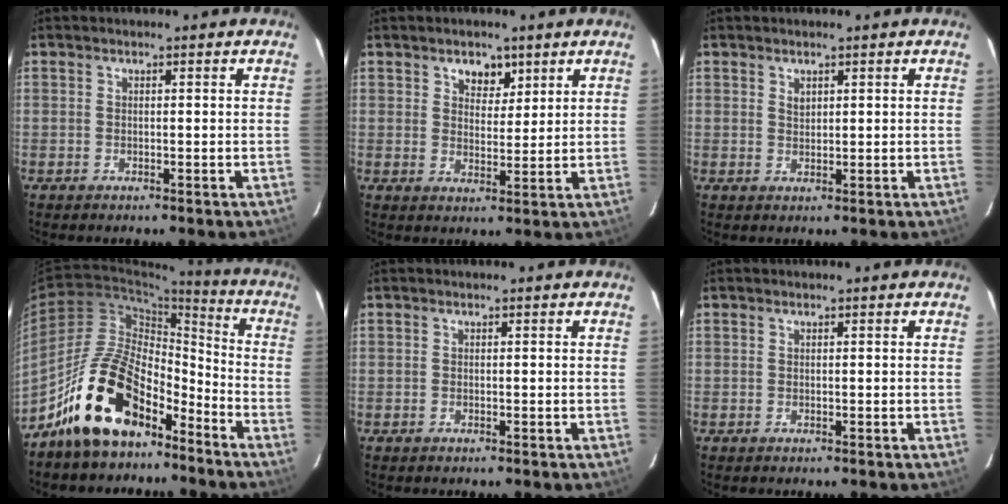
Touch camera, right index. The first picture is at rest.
{"total": 4.4, "force": [2.7, 3.0, 1.8], "torque": [-0.018, -0.003, 0.044]}
{"total": 1.3, "force": [0.8, 0.9, 0.5], "torque": [-0.006, 0.003, 0.015]}
{"total": 17.4, "force": [-11.9, 8.2, 9.7], "torque": [-0.180, 0.030, -0.202]}
{"total": 0.0}
{"total": 0.0}